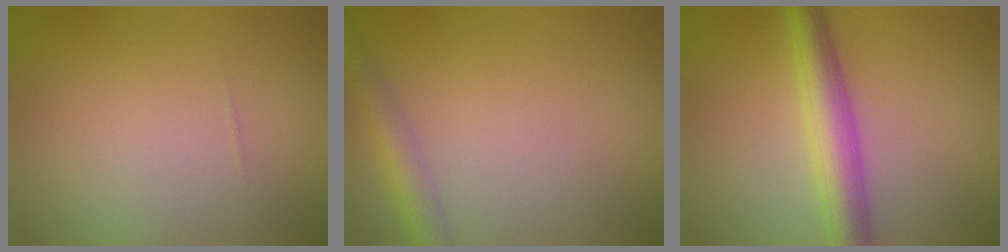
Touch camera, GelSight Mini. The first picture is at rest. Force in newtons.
{"total": 3.0, "press": 3.0, "slide": 0.1}
{"total": 5.0, "press": 5.0, "slide": 0.0}